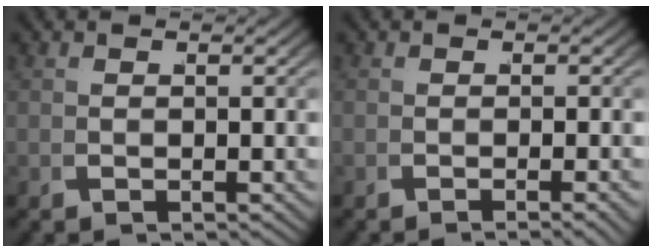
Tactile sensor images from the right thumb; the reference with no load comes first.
{"total": 1.5, "force": [-1.3, 0.0, 0.7], "torque": [0.001, 0.002, -0.024]}